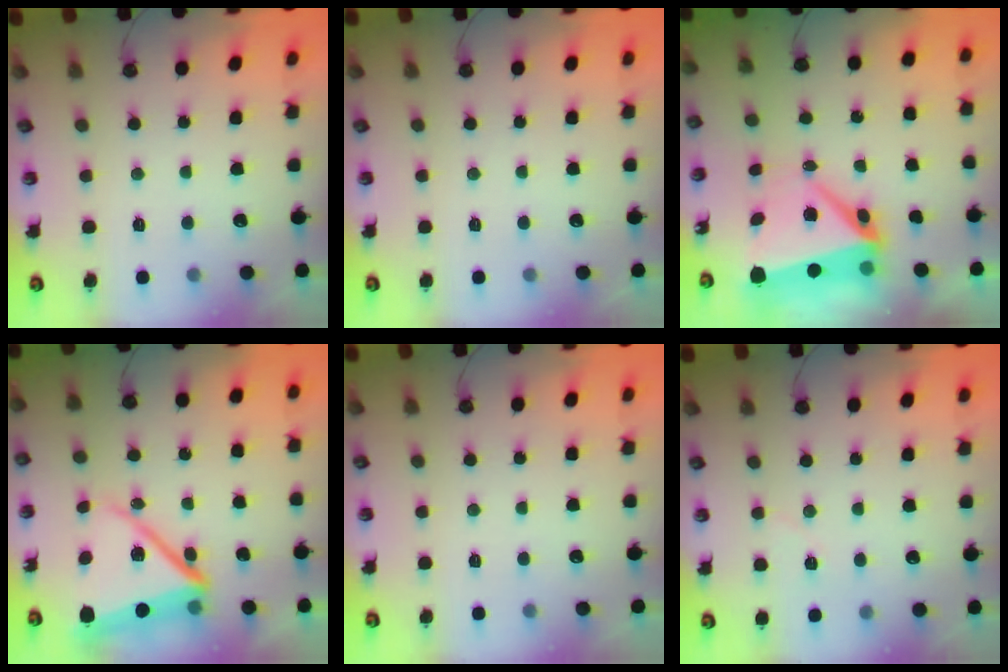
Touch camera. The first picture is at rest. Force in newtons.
{"total": 0.0}
{"total": 11.2, "press": 7.8, "slide": 8.0}
{"total": 16.3, "press": 16.2, "slide": 1.4}
{"total": 0.0}
{"total": 4.1, "press": 3.8, "slide": 1.7}